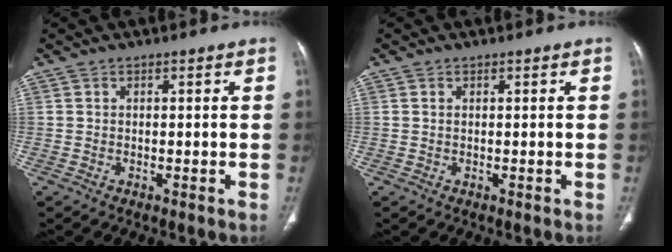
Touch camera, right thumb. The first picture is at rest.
{"total": 0.0}